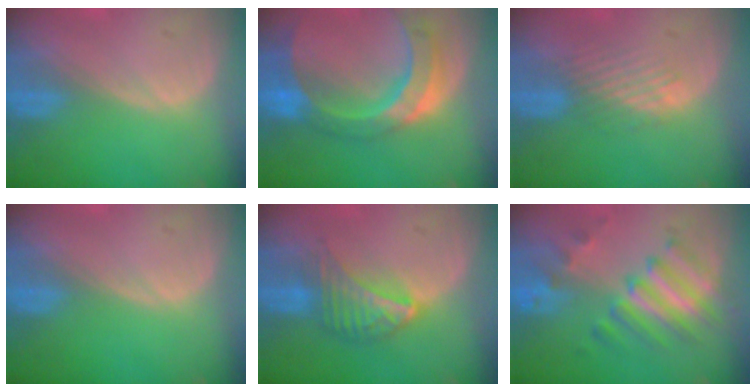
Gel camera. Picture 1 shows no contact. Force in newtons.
{"total": 11.4, "press": 9.6, "slide": 6.0}
{"total": 3.6, "press": 3.1, "slide": 1.9}
{"total": 0.0}
{"total": 7.0, "press": 6.2, "slide": 3.2}
{"total": 7.7, "press": 7.7, "slide": 0.9}